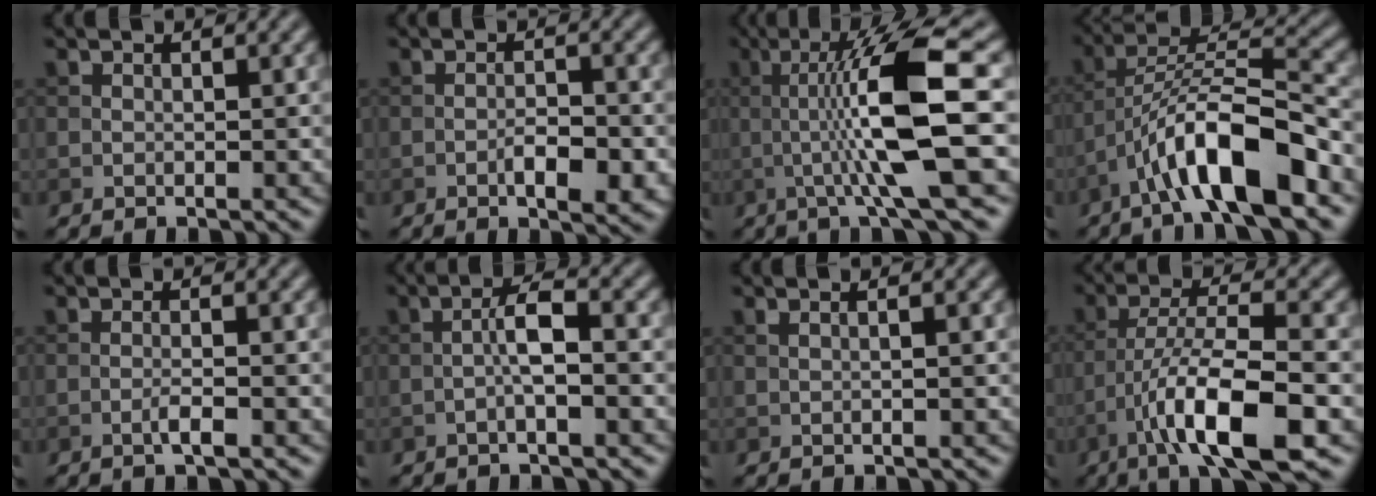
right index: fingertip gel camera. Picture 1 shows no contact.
{"total": 3.7, "force": [-1.5, 1.2, 3.1], "torque": [-0.051, 0.000, -0.023]}
{"total": 9.6, "force": [-0.5, 1.4, 9.5], "torque": [-0.152, 0.005, -0.007]}
{"total": 10.0, "force": [-5.5, 2.4, 8.0], "torque": [-0.132, 0.019, -0.095]}
{"total": 1.6, "force": [-0.7, 0.2, 1.4], "torque": [-0.026, 0.003, -0.017]}
{"total": 3.2, "force": [-0.9, 0.5, 3.0], "torque": [-0.056, 0.012, -0.021]}
{"total": 2.0, "force": [0.6, 0.8, 1.7], "torque": [-0.013, 0.000, -0.005]}
{"total": 10.0, "force": [-4.8, 2.4, 8.5], "torque": [-0.146, 0.010, -0.089]}